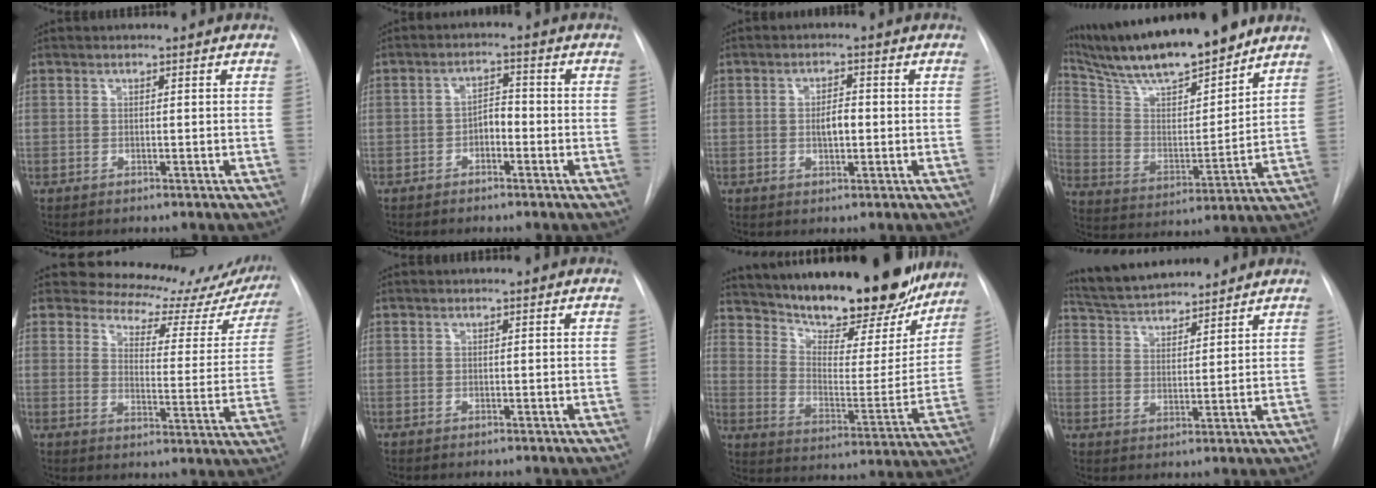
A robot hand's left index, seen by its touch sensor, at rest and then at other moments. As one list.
[{"total": 2.9, "force": [-1.4, 1.5, 2.1], "torque": [-0.030, 0.008, -0.027]}, {"total": 3.1, "force": [-0.4, 1.2, 2.8], "torque": [-0.047, 0.000, -0.005]}, {"total": 19.0, "force": [16.4, 2.2, 9.3], "torque": [-0.166, 0.003, 0.285]}, {"total": 19.2, "force": [17.4, 6.8, 4.6], "torque": [-0.033, -0.053, 0.182]}, {"total": 0.0}, {"total": 27.1, "force": [22.7, 7.1, 12.9], "torque": [-0.208, -0.030, 0.311]}, {"total": 11.0, "force": [10.3, 1.8, 3.4], "torque": [-0.064, 0.019, 0.177]}]